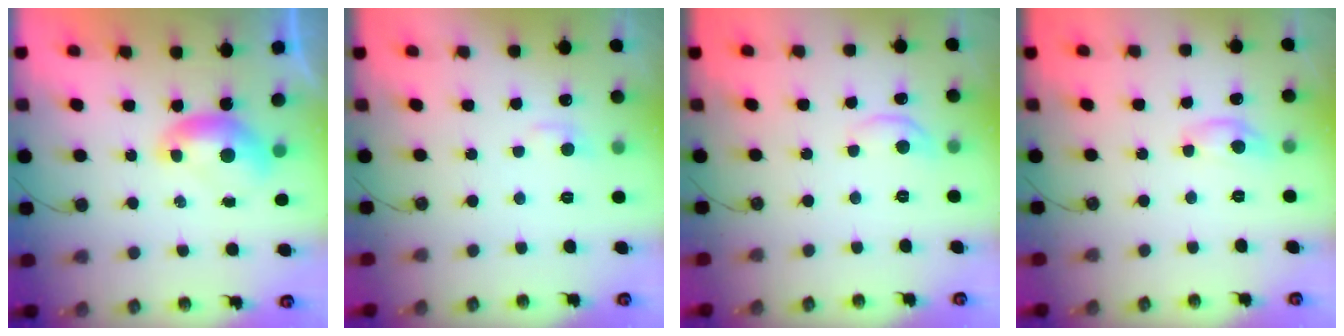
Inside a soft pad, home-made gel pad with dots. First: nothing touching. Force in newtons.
{"total": 1.1, "press": 0.8, "slide": 0.8}
{"total": 2.2, "press": 2.2, "slide": 0.5}
{"total": 1.4, "press": 1.4, "slide": 0.2}